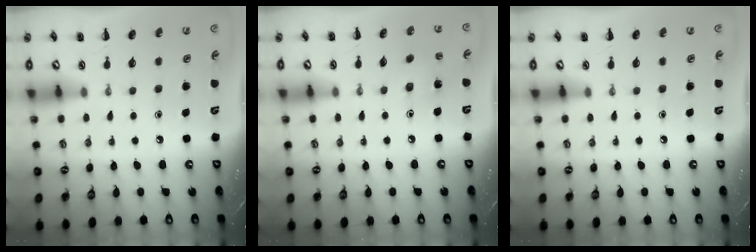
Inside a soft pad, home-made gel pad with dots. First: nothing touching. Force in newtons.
{"total": 5.5, "press": 5.3, "slide": 1.6}
{"total": 0.0}